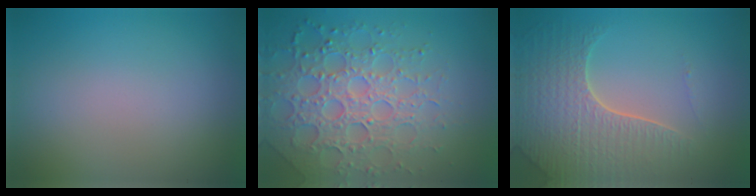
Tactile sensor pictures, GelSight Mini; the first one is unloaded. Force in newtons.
{"total": 5.4, "press": 5.2, "slide": 1.5}
{"total": 6.1, "press": 4.9, "slide": 3.7}